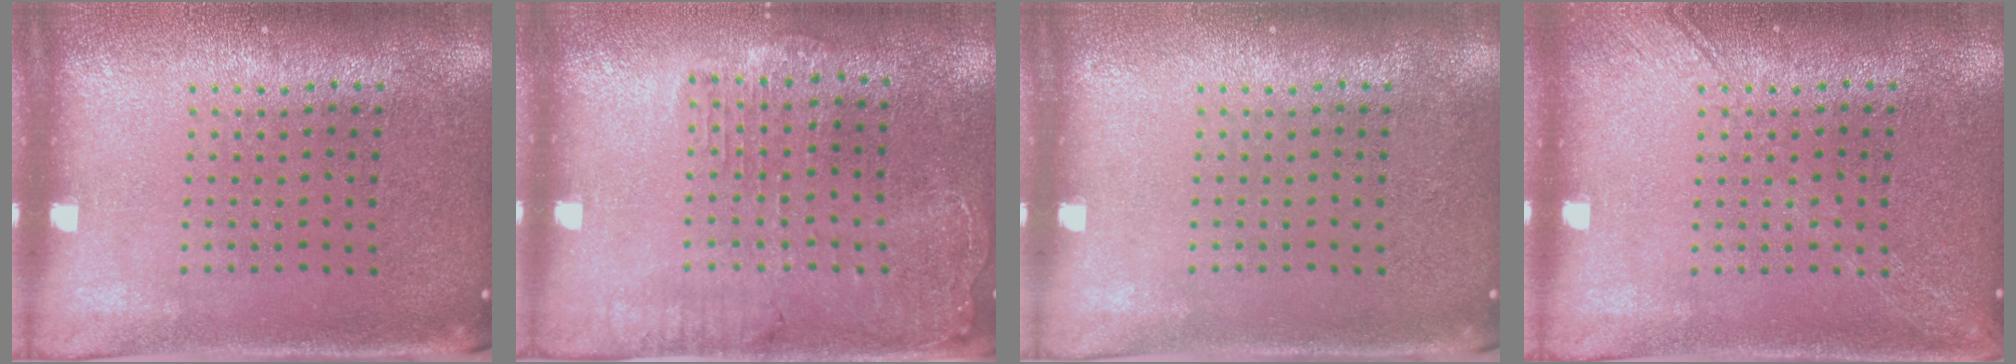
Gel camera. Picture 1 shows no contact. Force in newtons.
{"total": 1.7, "press": 1.6, "slide": 0.5}
{"total": 0.0}
{"total": 1.8, "press": 1.8, "slide": 0.2}